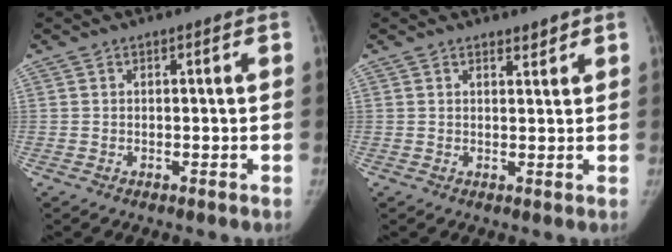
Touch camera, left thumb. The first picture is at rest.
{"total": 1.3, "force": [1.2, 0.5, 0.4], "torque": [0.002, -0.010, 0.017]}